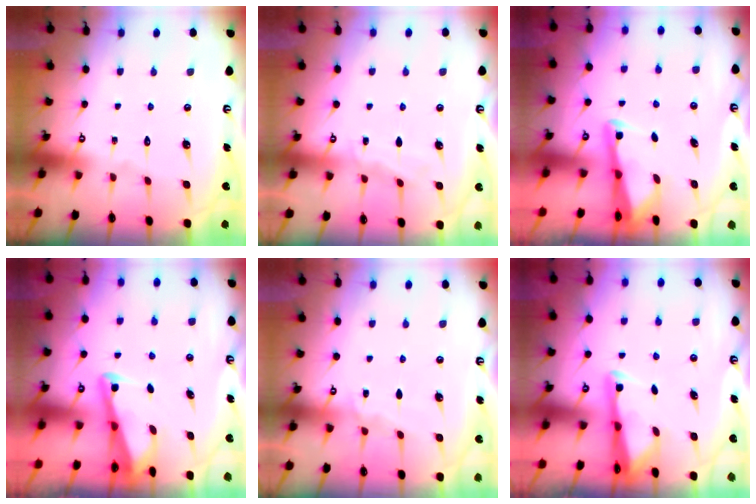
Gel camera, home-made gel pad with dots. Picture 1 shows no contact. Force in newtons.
{"total": 4.0, "press": 3.9, "slide": 0.5}
{"total": 2.5, "press": 2.5, "slide": 0.3}
{"total": 2.9, "press": 2.8, "slide": 0.3}
{"total": 4.3, "press": 4.3, "slide": 0.3}
{"total": 2.6, "press": 2.6, "slide": 0.4}